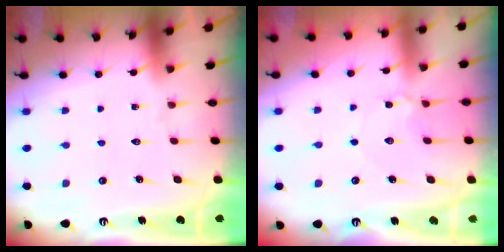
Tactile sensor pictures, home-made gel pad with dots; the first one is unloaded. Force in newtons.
{"total": 3.3, "press": 3.3, "slide": 0.4}